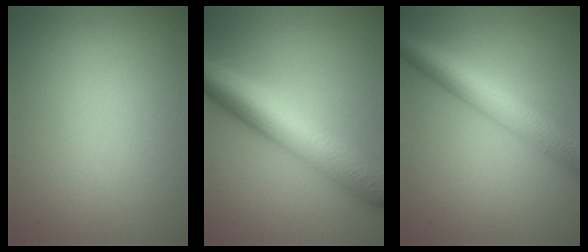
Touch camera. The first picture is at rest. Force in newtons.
{"total": 9.0, "press": 9.0, "slide": 0.1}
{"total": 6.7, "press": 6.7, "slide": 0.3}